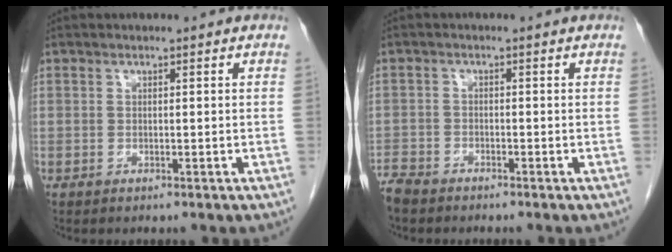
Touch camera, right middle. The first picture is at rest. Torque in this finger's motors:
{"motor_torque": [1.10, -1.04, 1.05, 0.21]}